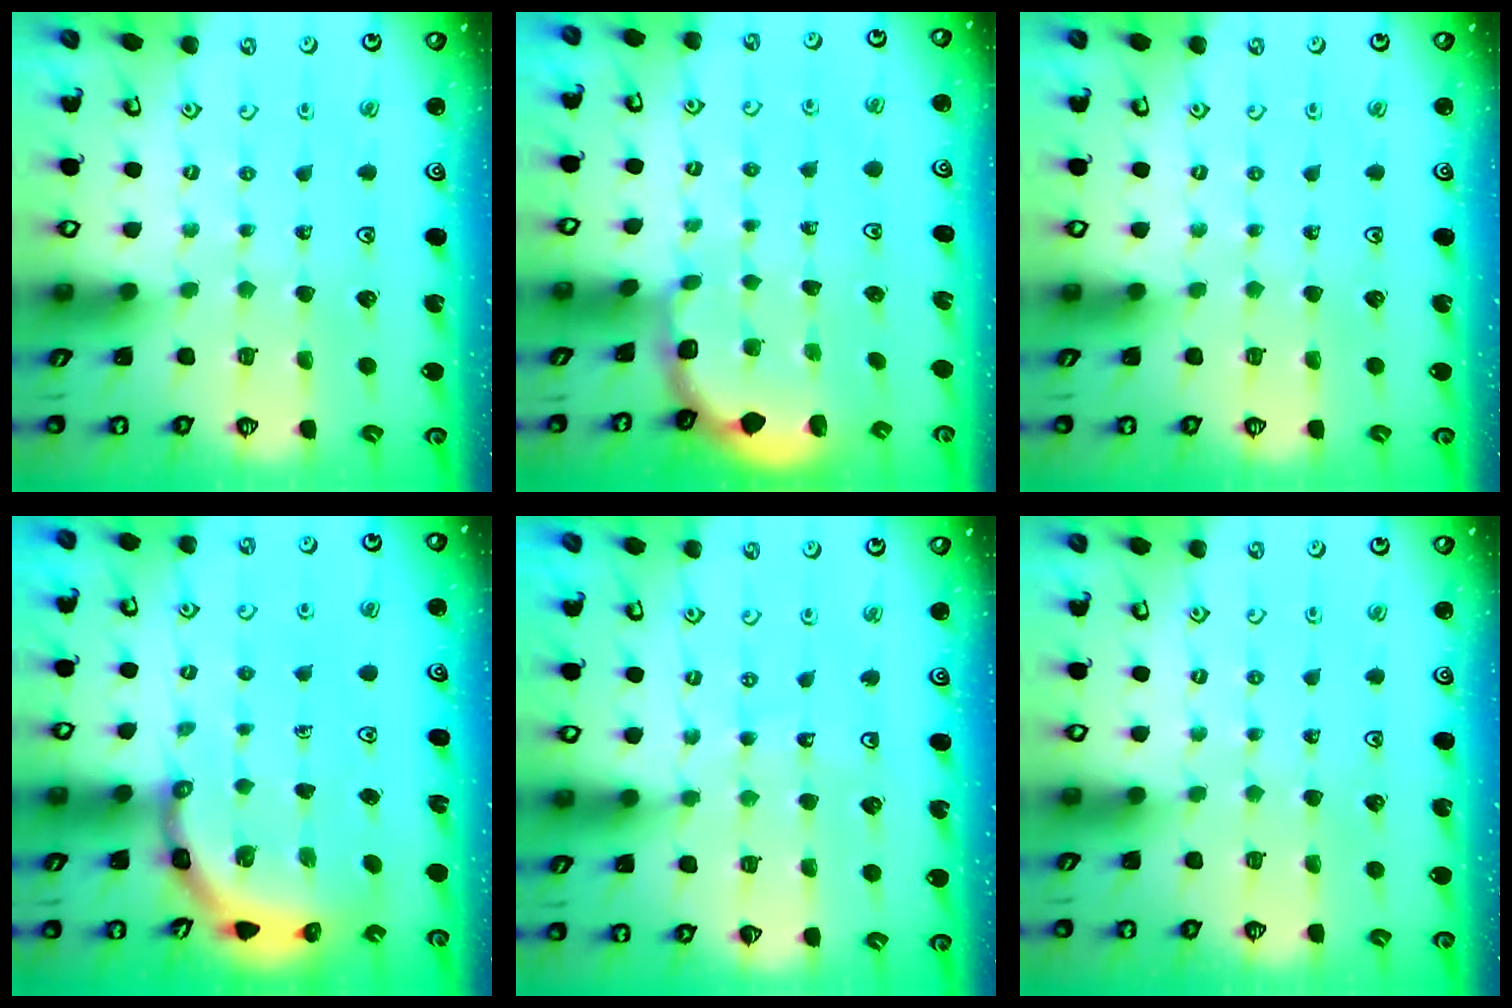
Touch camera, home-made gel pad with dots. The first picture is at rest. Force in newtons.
{"total": 1.9, "press": 1.7, "slide": 0.7}
{"total": 0.0}
{"total": 4.9, "press": 4.7, "slide": 1.4}
{"total": 7.1, "press": 6.6, "slide": 2.6}
{"total": 0.0}